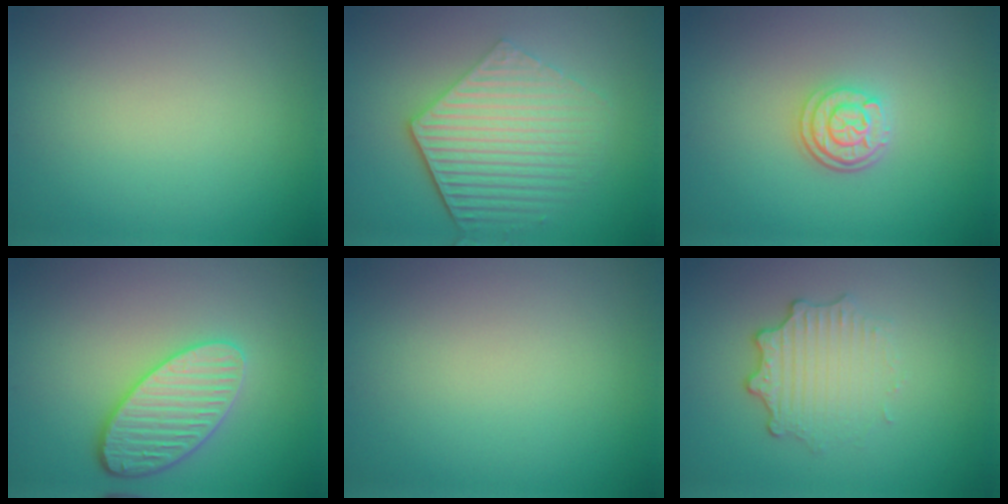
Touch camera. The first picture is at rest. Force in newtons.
{"total": 6.3, "press": 4.6, "slide": 4.4}
{"total": 3.0, "press": 2.4, "slide": 1.8}
{"total": 4.3, "press": 3.8, "slide": 2.0}
{"total": 0.0}
{"total": 3.2, "press": 2.5, "slide": 1.9}